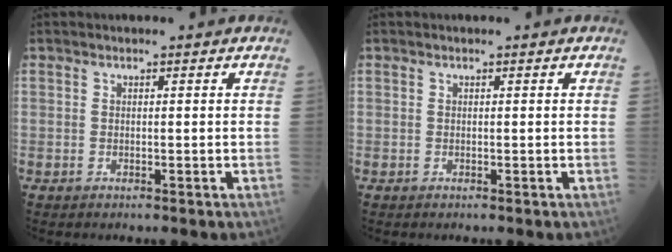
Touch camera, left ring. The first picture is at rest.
{"total": 0.0}